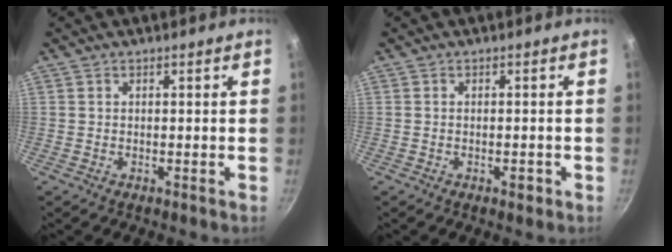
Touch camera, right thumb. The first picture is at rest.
{"total": 1.6, "force": [-0.7, 0.7, 1.2], "torque": [-0.019, 0.004, -0.010]}